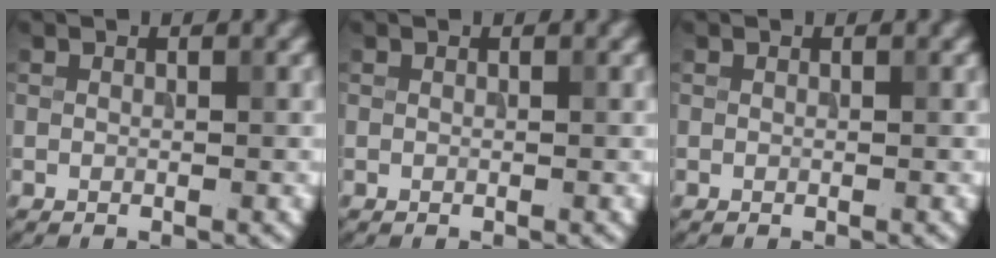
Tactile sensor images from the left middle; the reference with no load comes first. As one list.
[{"total": 0.0}, {"total": 0.0}]